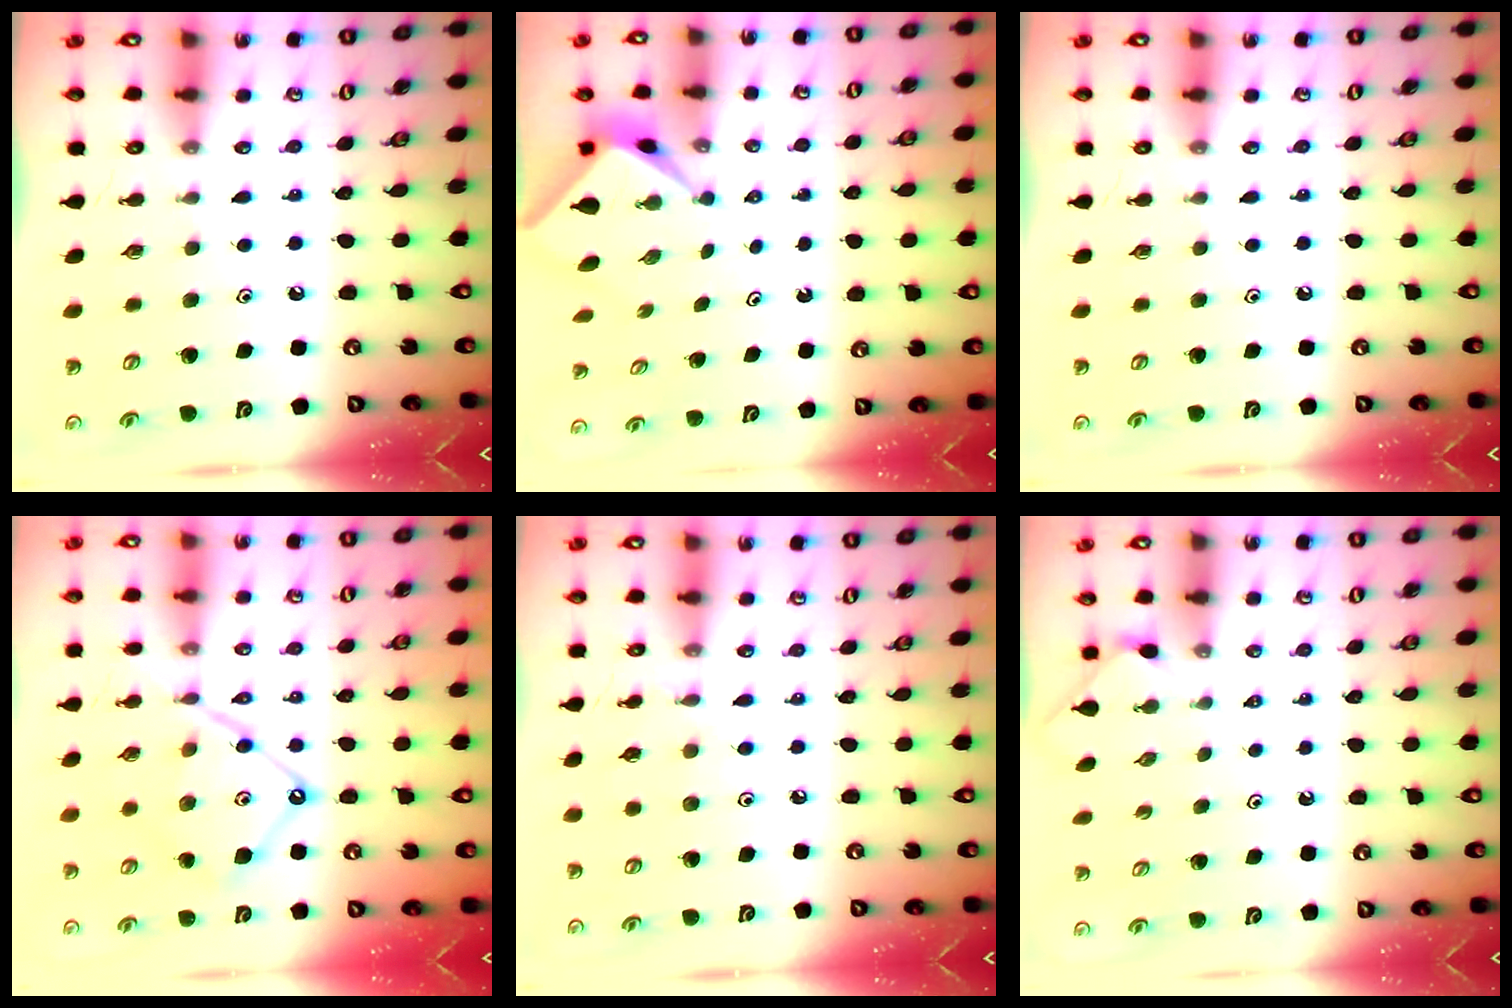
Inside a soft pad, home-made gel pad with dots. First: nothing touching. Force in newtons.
{"total": 2.2, "press": 2.2, "slide": 0.2}
{"total": 0.0}
{"total": 11.9, "press": 11.8, "slide": 1.2}
{"total": 3.2, "press": 3.2, "slide": 0.4}
{"total": 1.0, "press": 0.9, "slide": 0.3}